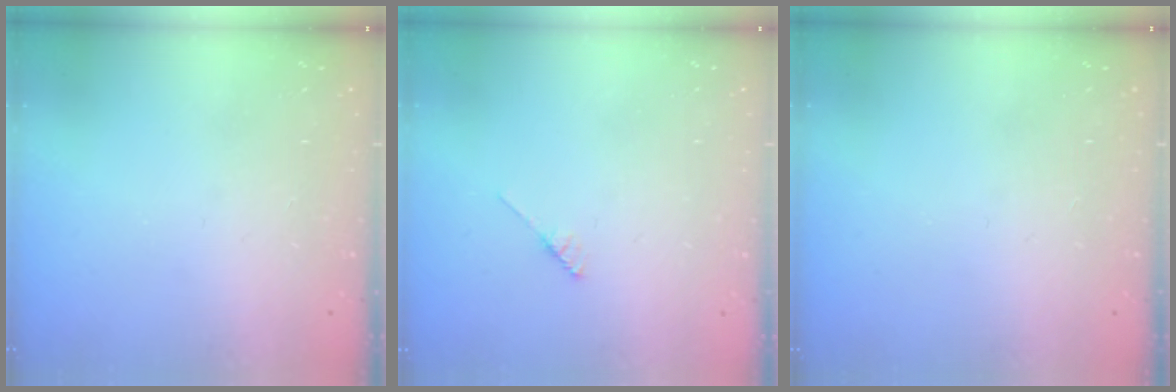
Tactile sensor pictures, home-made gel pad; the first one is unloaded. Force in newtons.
{"total": 2.2, "press": 2.2, "slide": 0.2}
{"total": 0.0}